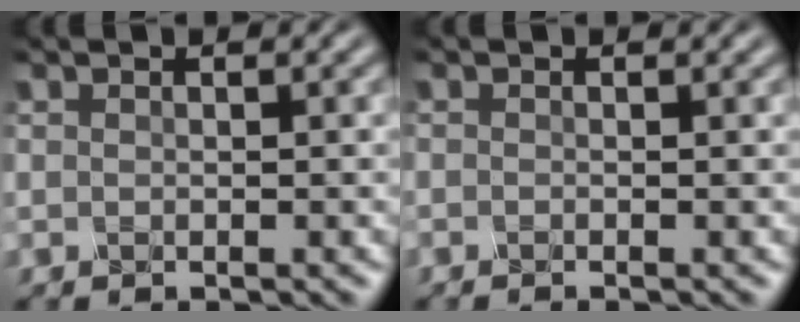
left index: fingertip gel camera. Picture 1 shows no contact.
{"total": 0.8, "force": [-0.8, 0.0, 0.1], "torque": [0.005, -0.010, -0.012]}